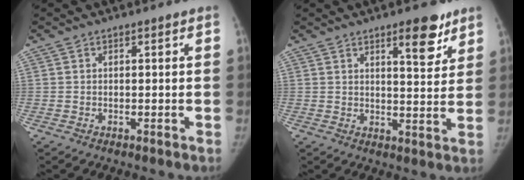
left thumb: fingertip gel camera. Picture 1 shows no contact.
{"total": 7.9, "force": [5.0, 2.7, 5.5], "torque": [-0.054, -0.032, 0.070]}